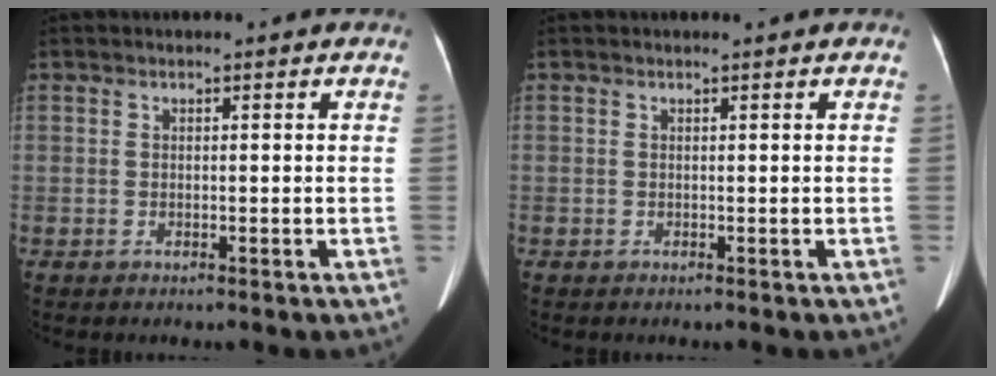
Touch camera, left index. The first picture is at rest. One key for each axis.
{"total": 0.0}